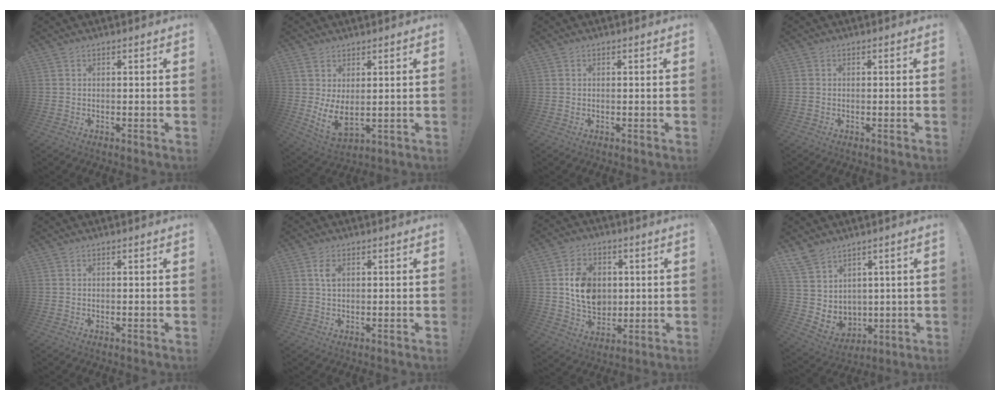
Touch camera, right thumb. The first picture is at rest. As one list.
[{"total": 7.2, "force": [2.0, 3.4, 6.0], "torque": [-0.110, -0.031, 0.041]}, {"total": 0.0}, {"total": 0.7, "force": [-0.4, 0.5, 0.3], "torque": [-0.001, 0.002, -0.007]}, {"total": 0.0}, {"total": 3.4, "force": [1.0, 1.9, 2.6], "torque": [-0.037, -0.002, 0.015]}, {"total": 12.6, "force": [1.0, 10.7, 6.6], "torque": [-0.100, 0.001, 0.027]}, {"total": 8.6, "force": [6.1, 5.7, 1.7], "torque": [-0.043, -0.047, 0.129]}]